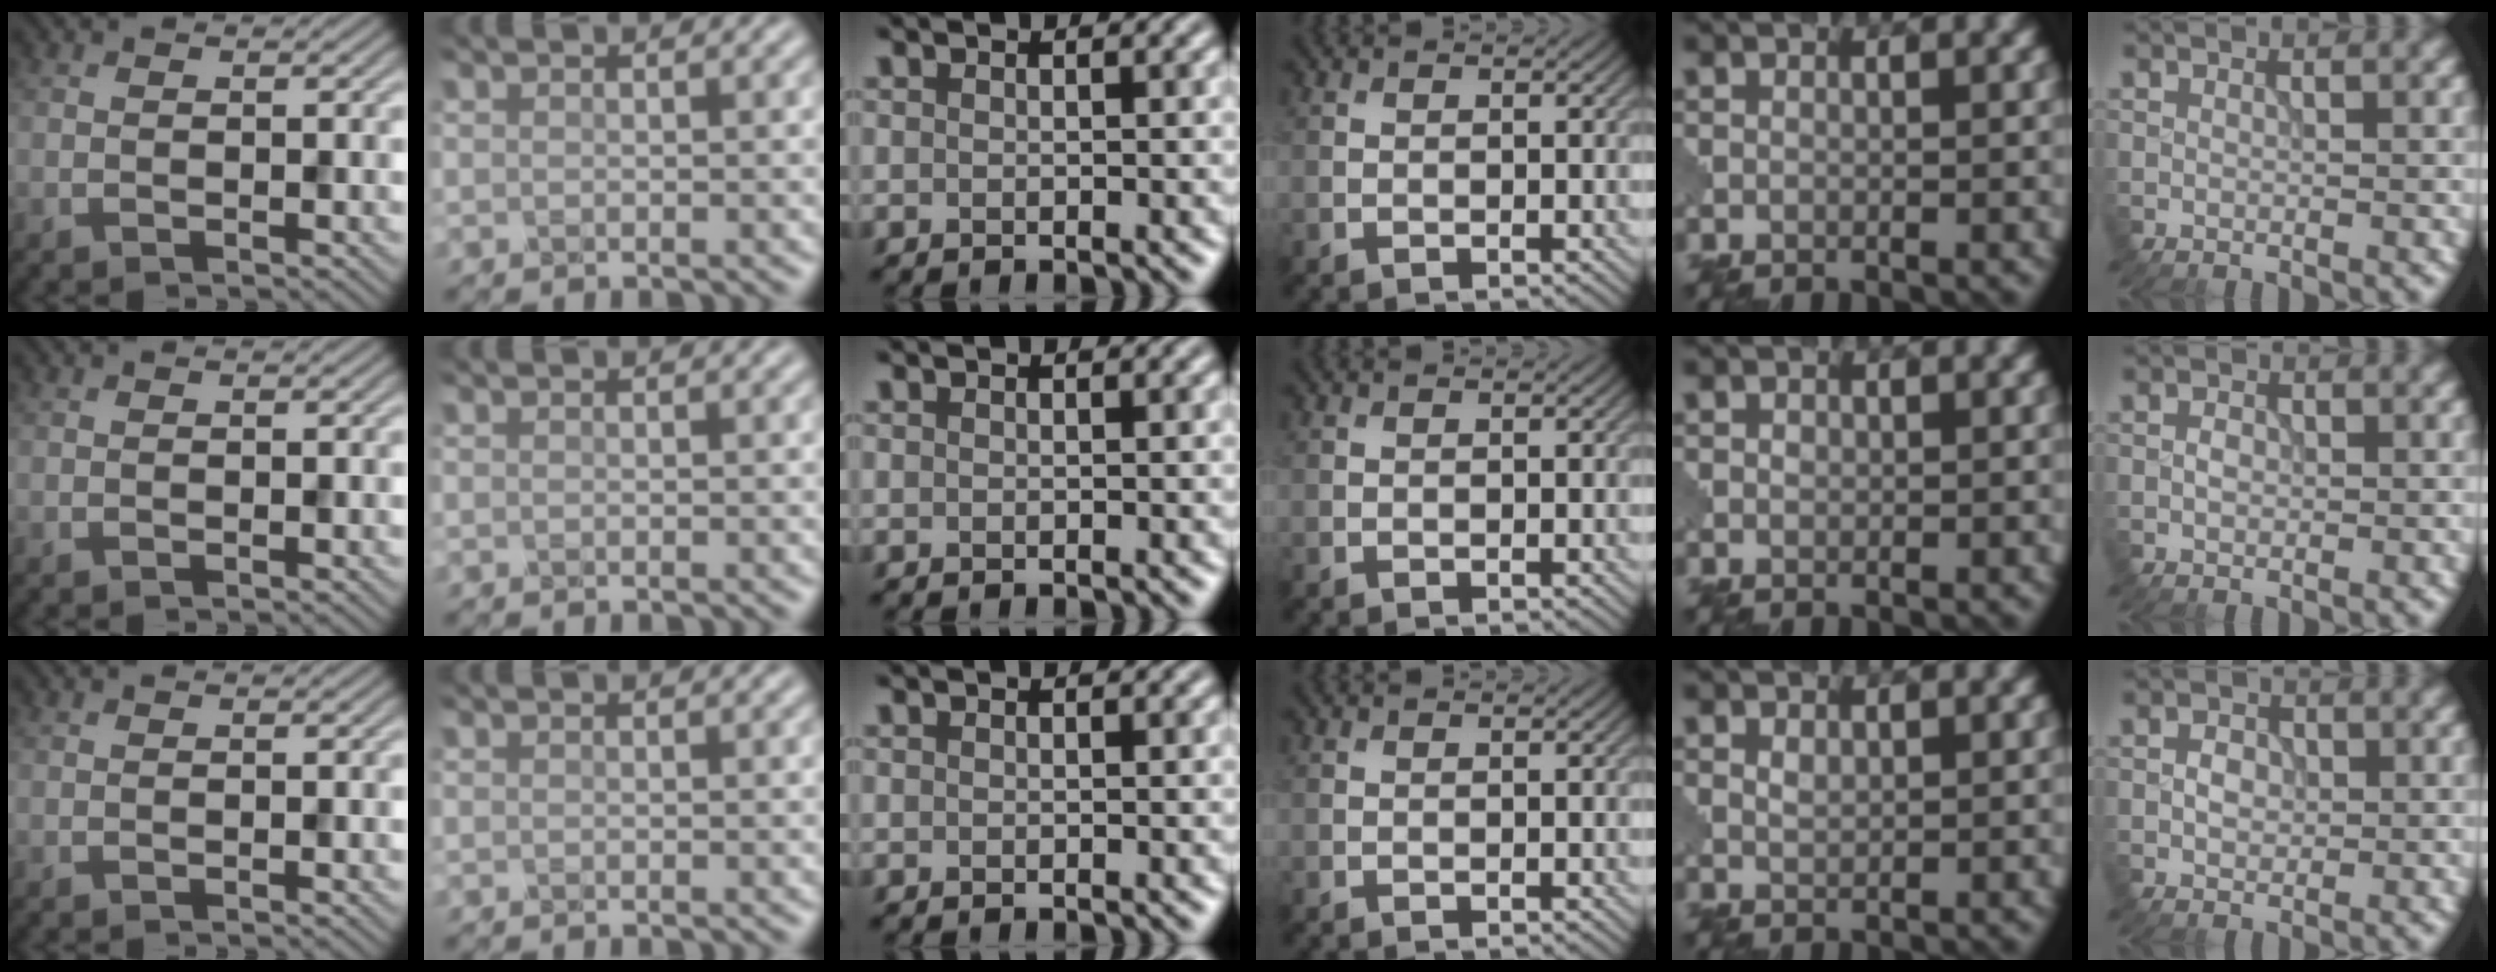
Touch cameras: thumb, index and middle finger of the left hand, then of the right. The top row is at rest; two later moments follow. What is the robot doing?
{"motion": "close", "object": "eyeshadow palette"}